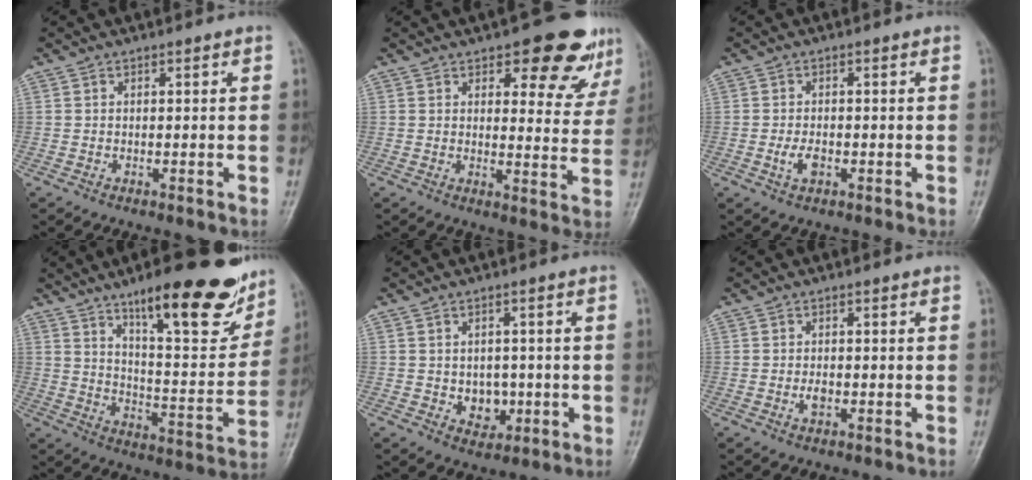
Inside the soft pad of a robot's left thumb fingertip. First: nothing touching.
{"total": 12.7, "force": [8.2, 5.2, 8.2], "torque": [-0.050, -0.044, 0.095]}
{"total": 2.7, "force": [-0.8, 1.5, 2.1], "torque": [-0.041, 0.000, -0.015]}
{"total": 22.5, "force": [14.4, 6.3, 16.1], "torque": [-0.187, -0.069, 0.218]}
{"total": 4.8, "force": [-0.5, 3.8, 2.8], "torque": [-0.013, 0.001, 0.002]}
{"total": 1.6, "force": [-0.3, 1.0, 1.2], "torque": [-0.020, -0.001, -0.006]}